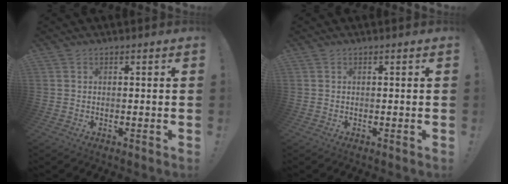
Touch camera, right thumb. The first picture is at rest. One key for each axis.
{"total": 0.0}